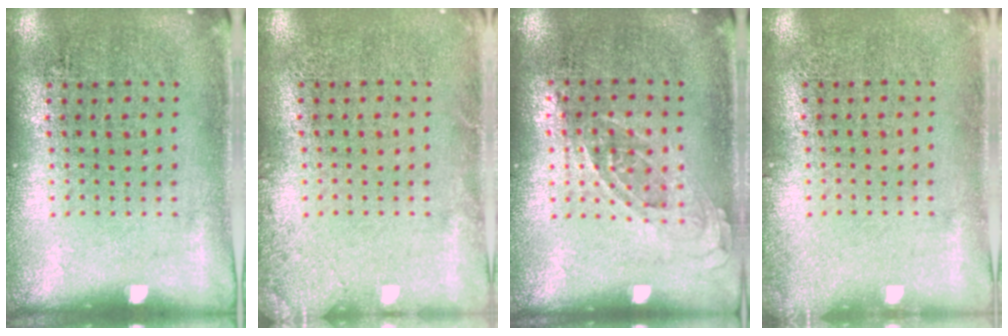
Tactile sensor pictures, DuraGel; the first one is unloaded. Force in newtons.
{"total": 1.3, "press": 1.3, "slide": 0.2}
{"total": 0.7, "press": 0.7, "slide": 0.3}
{"total": 0.7, "press": 0.7, "slide": 0.1}